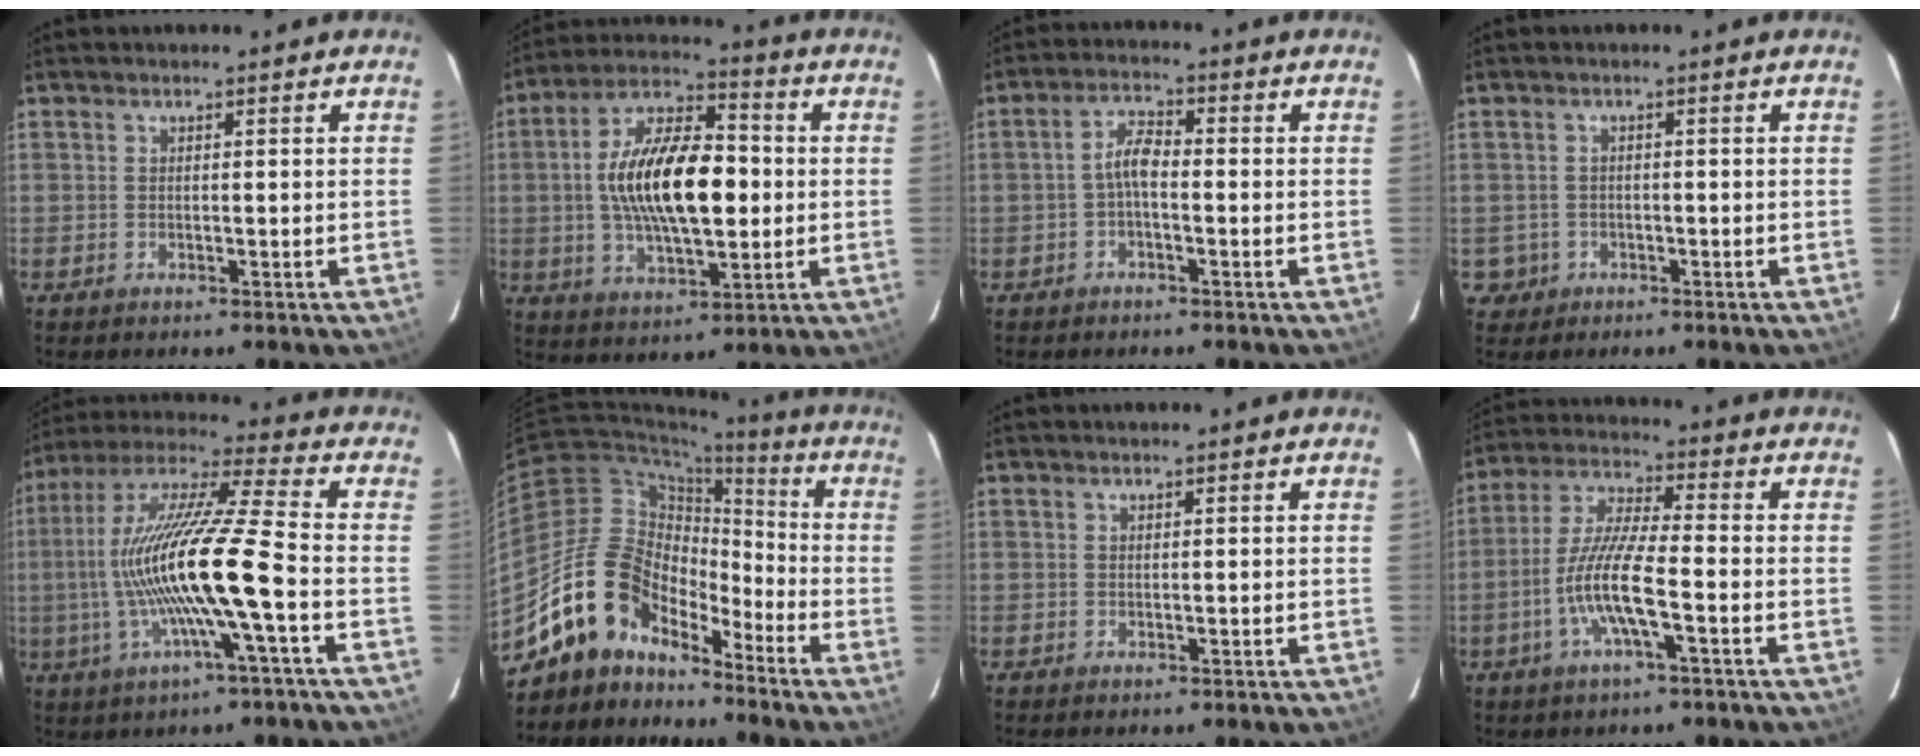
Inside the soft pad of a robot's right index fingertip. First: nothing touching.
{"total": 17.9, "force": [-0.1, 7.8, 16.1], "torque": [-0.296, 0.014, -0.002]}
{"total": 3.6, "force": [-1.1, 1.4, 3.1], "torque": [-0.066, 0.013, -0.024]}
{"total": 3.2, "force": [-1.0, 3.0, 0.1], "torque": [-0.008, 0.011, -0.011]}
{"total": 18.0, "force": [-3.4, -0.2, 17.6], "torque": [-0.333, -0.005, -0.061]}
{"total": 14.1, "force": [-11.1, 7.4, 4.4], "torque": [-0.086, 0.028, -0.209]}
{"total": 0.0}
{"total": 10.6, "force": [-3.7, 1.5, 9.8], "torque": [-0.209, -0.004, -0.071]}